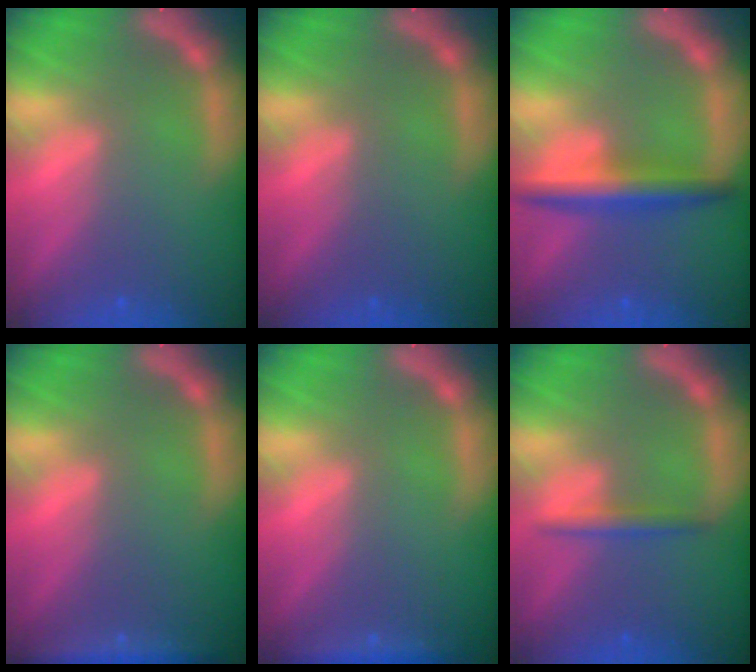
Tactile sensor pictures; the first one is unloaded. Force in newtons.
{"total": 0.0}
{"total": 4.5}
{"total": 2.9}
{"total": 1.9}
{"total": 1.9}